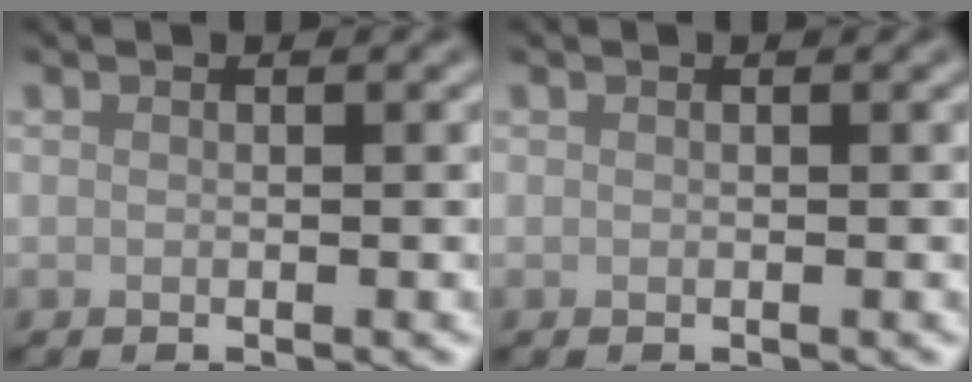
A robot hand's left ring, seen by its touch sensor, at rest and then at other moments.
{"total": 0.0}